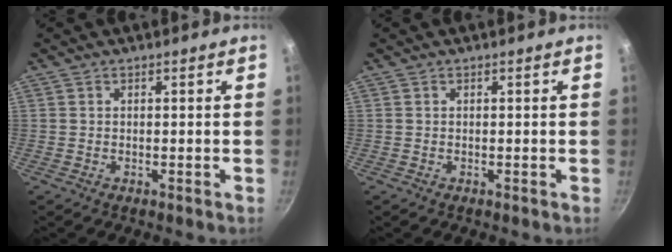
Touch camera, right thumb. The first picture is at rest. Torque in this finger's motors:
{"motor_torque": [-0.13, -0.13, 0.03, -0.21, 0.00]}